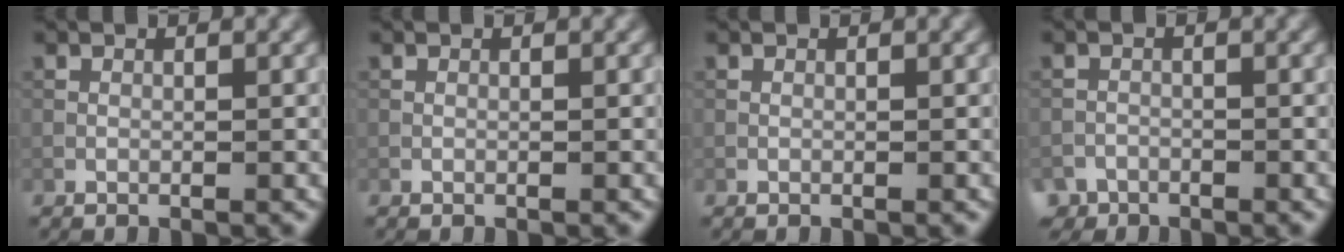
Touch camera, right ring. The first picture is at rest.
{"total": 0.0}
{"total": 0.0}
{"total": 2.6, "force": [-2.4, 1.1, -0.3], "torque": [0.012, -0.004, -0.040]}